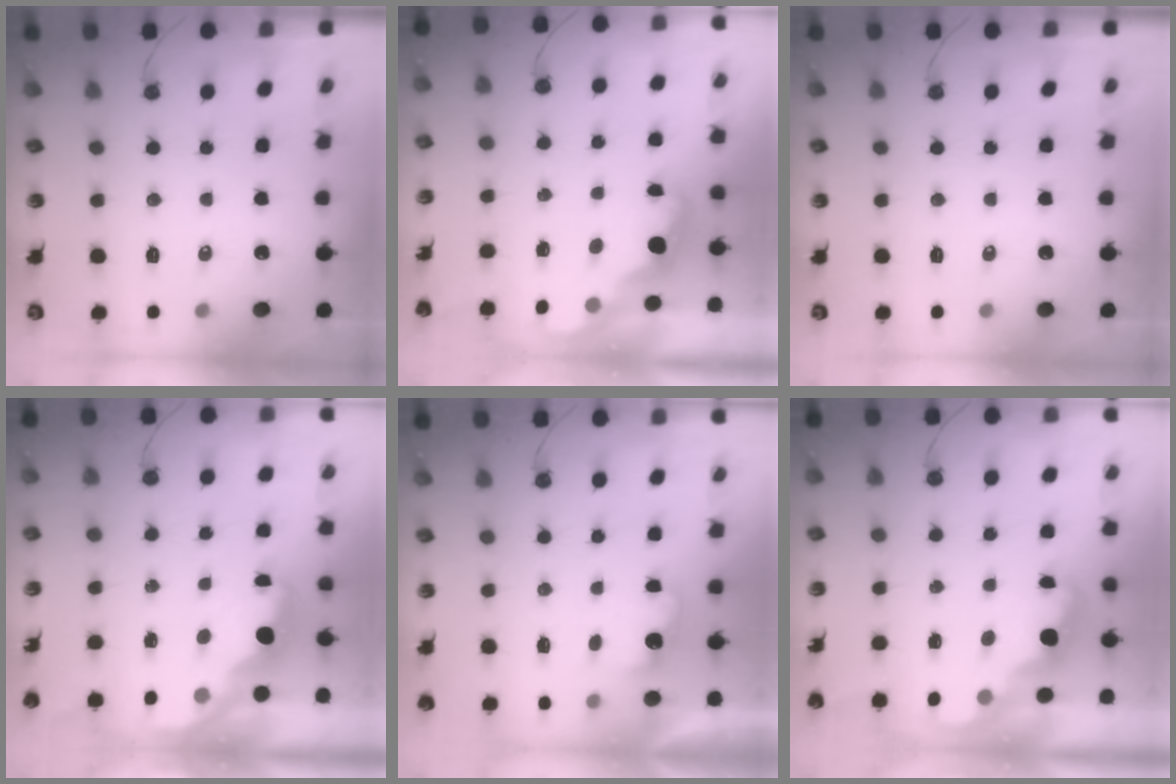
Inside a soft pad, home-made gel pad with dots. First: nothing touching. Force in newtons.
{"total": 2.3, "press": 2.2, "slide": 0.6}
{"total": 0.0}
{"total": 2.3, "press": 2.2, "slide": 0.7}
{"total": 3.0, "press": 2.8, "slide": 1.0}
{"total": 2.3, "press": 2.3, "slide": 0.6}